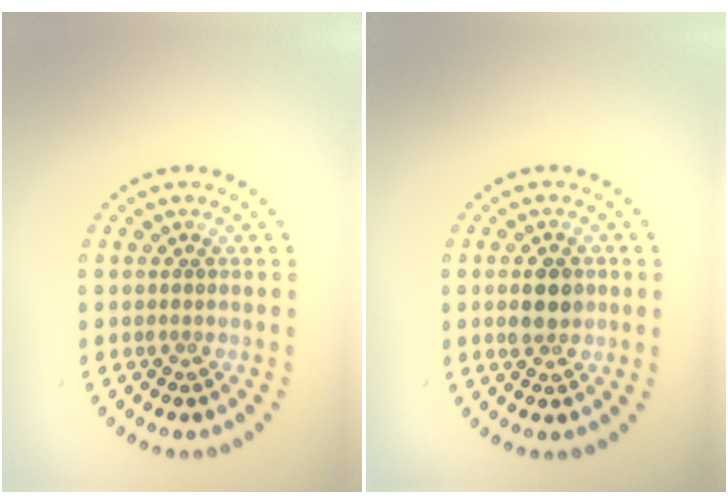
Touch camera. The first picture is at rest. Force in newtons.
{"total": 2.5, "press": 2.5, "slide": 0.2}